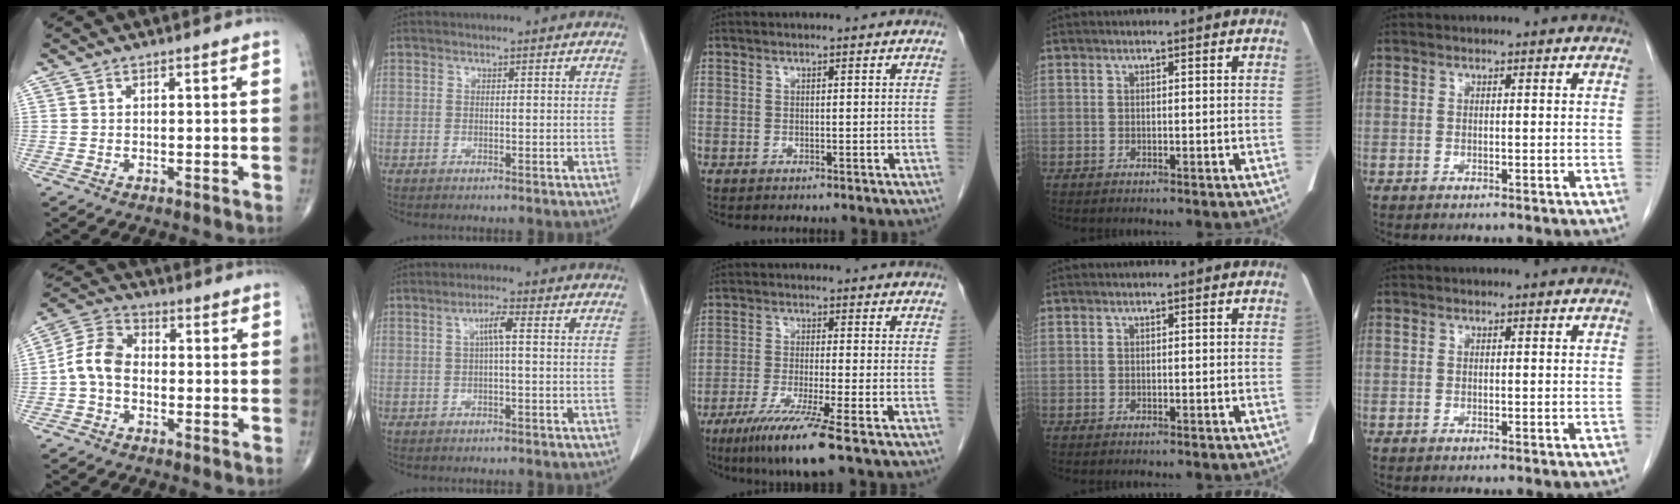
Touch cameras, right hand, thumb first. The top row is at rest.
{"thumb": {"total": 7.8, "force": [-1.3, 5.5, 5.3], "torque": [-0.094, 0.026, -0.041]}, "index": {"total": 2.9, "force": [0.4, 0.2, 2.8], "torque": [-0.054, 0.005, 0.008]}, "middle": {"total": 9.1, "force": [-5.4, -0.9, 7.3], "torque": [-0.132, -0.029, -0.098]}}